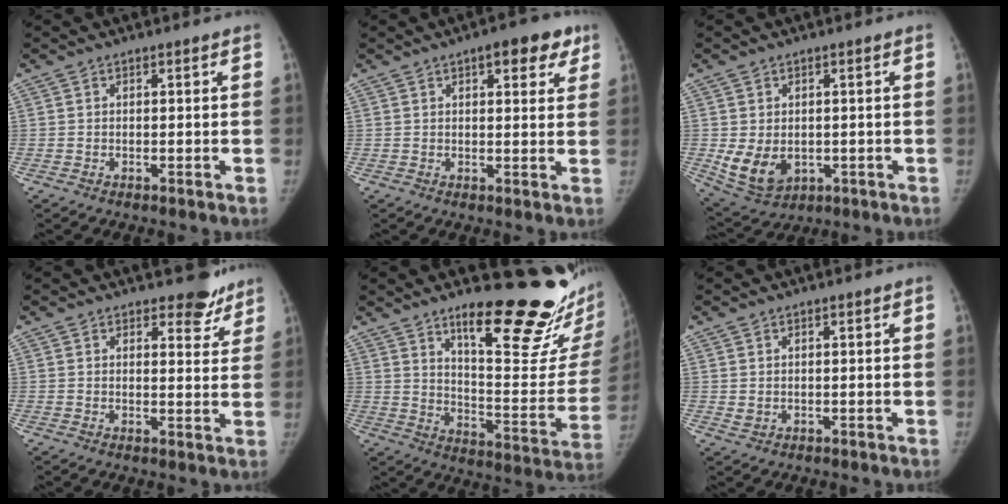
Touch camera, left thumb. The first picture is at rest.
{"total": 7.5, "force": [4.0, 3.2, 5.4], "torque": [-0.040, -0.010, 0.045]}
{"total": 8.0, "force": [-1.0, 5.9, 5.3], "torque": [-0.083, -0.014, 0.003]}
{"total": 5.3, "force": [4.3, 2.5, 1.9], "torque": [0.008, -0.031, 0.051]}
{"total": 25.1, "force": [17.2, 6.2, 17.2], "torque": [-0.203, -0.126, 0.251]}
{"total": 1.3, "force": [0.2, 1.1, 0.7], "torque": [-0.012, -0.003, 0.009]}